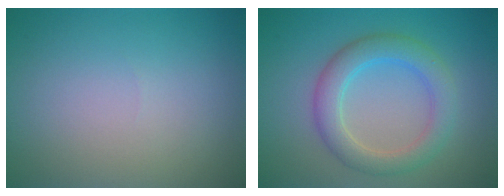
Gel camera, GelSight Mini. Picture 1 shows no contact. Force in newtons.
{"total": 4.3, "press": 4.3, "slide": 0.3}